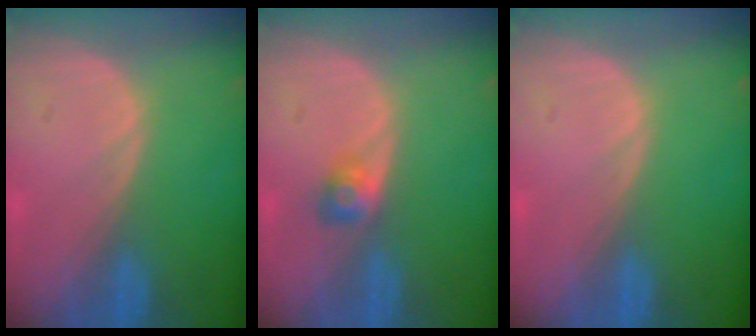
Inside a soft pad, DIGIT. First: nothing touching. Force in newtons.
{"total": 2.4, "press": 2.2, "slide": 1.0}
{"total": 0.0}